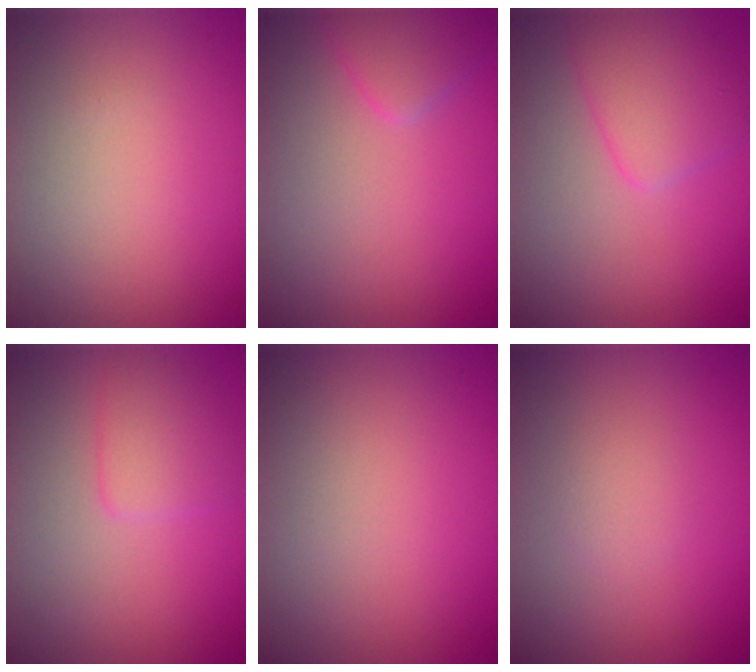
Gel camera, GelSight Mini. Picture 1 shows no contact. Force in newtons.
{"total": 2.1, "press": 2.1, "slide": 0.1}
{"total": 3.5, "press": 3.5, "slide": 0.1}
{"total": 2.4, "press": 2.4, "slide": 0.2}
{"total": 0.0}
{"total": 1.1, "press": 1.1, "slide": 0.0}